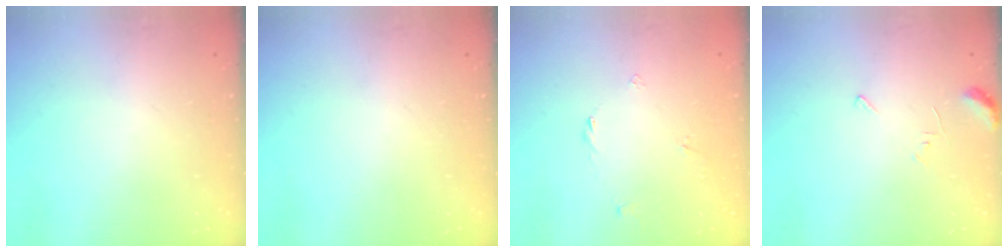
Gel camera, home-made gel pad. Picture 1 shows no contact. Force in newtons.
{"total": 0.0}
{"total": 1.8, "press": 1.8, "slide": 0.5}
{"total": 5.5, "press": 5.5, "slide": 0.3}